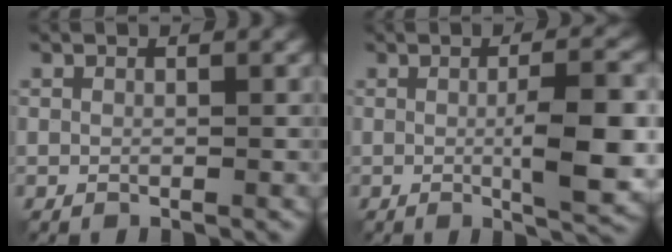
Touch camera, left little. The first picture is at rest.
{"total": 6.7, "force": [-0.6, 1.6, 6.5], "torque": [-0.094, 0.000, -0.011]}